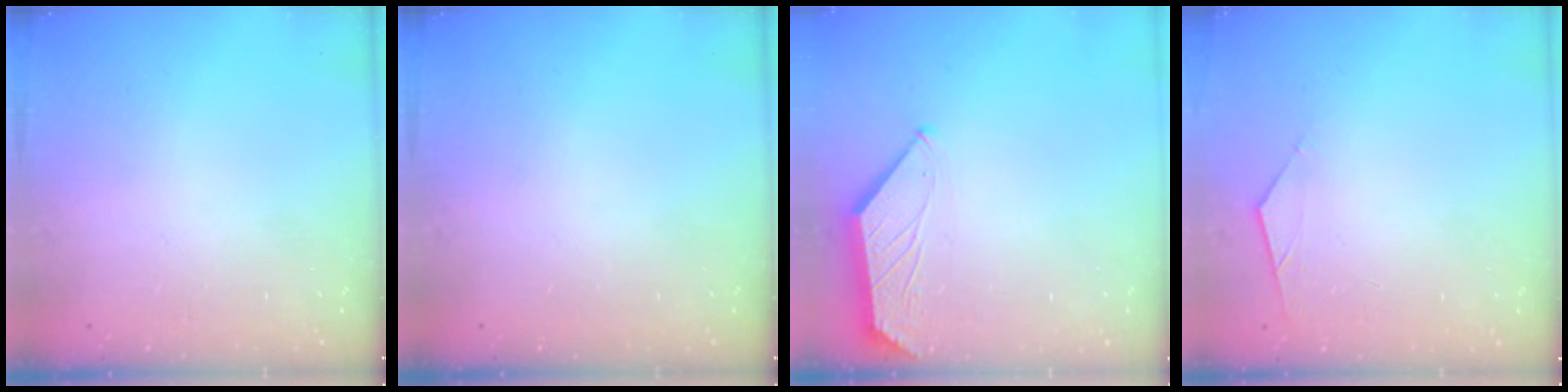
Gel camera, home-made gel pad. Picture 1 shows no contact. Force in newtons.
{"total": 0.0}
{"total": 0.0}
{"total": 5.0, "press": 5.0, "slide": 0.7}